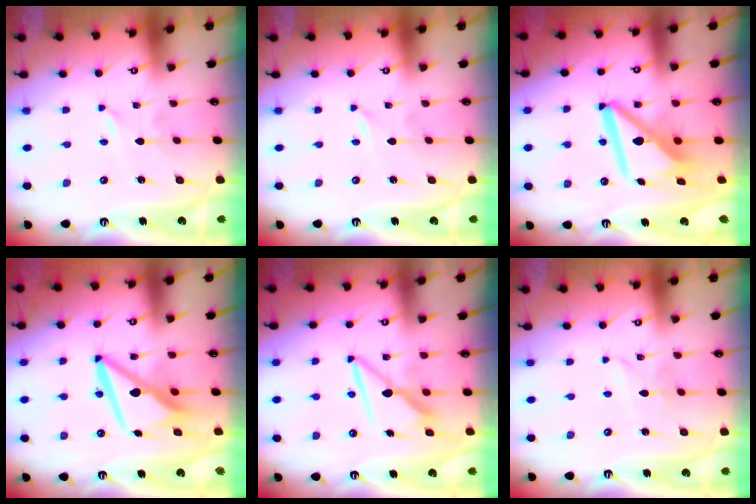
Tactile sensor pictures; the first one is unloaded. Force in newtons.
{"total": 0.0}
{"total": 12.9, "press": 12.8, "slide": 1.5}
{"total": 10.8, "press": 10.7, "slide": 1.0}
{"total": 7.9, "press": 7.9, "slide": 0.2}
{"total": 1.9, "press": 1.9, "slide": 0.2}